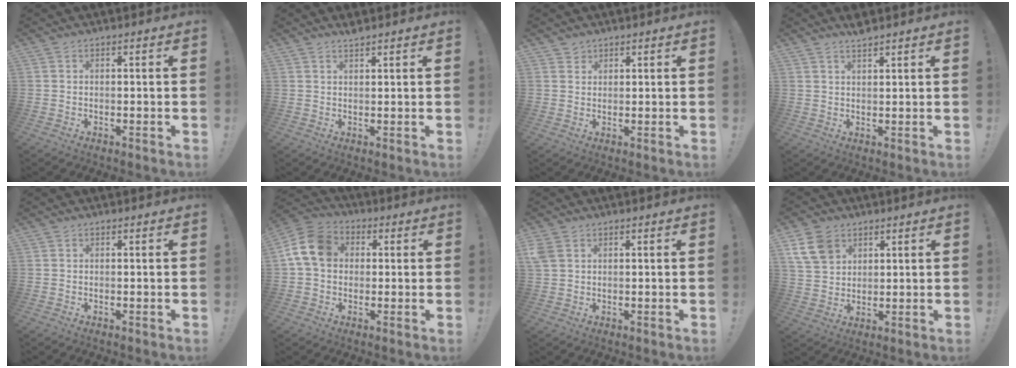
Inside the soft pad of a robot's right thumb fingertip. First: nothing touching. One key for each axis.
{"total": 1.7, "fx": 1.6, "fy": 0.1, "fz": 0.5, "tx": -0.011, "ty": -0.008, "tz": 0.029}
{"total": 2.1, "fx": 1.6, "fy": 1.4, "fz": -0.1, "tx": 0.003, "ty": -0.010, "tz": 0.028}
{"total": 2.9, "fx": 2.6, "fy": 0.5, "fz": 1.2, "tx": -0.020, "ty": -0.016, "tz": 0.046}
{"total": 0.0}
{"total": 12.6, "fx": 2.3, "fy": 9.6, "fz": 7.8, "tx": -0.141, "ty": 0.013, "tz": 0.051}
{"total": 3.6, "fx": 1.7, "fy": 2.5, "fz": 2.0, "tx": -0.048, "ty": 0.006, "tz": 0.038}
{"total": 9.9, "fx": 5.3, "fy": 7.0, "fz": 4.6, "tx": -0.083, "ty": -0.018, "tz": 0.106}